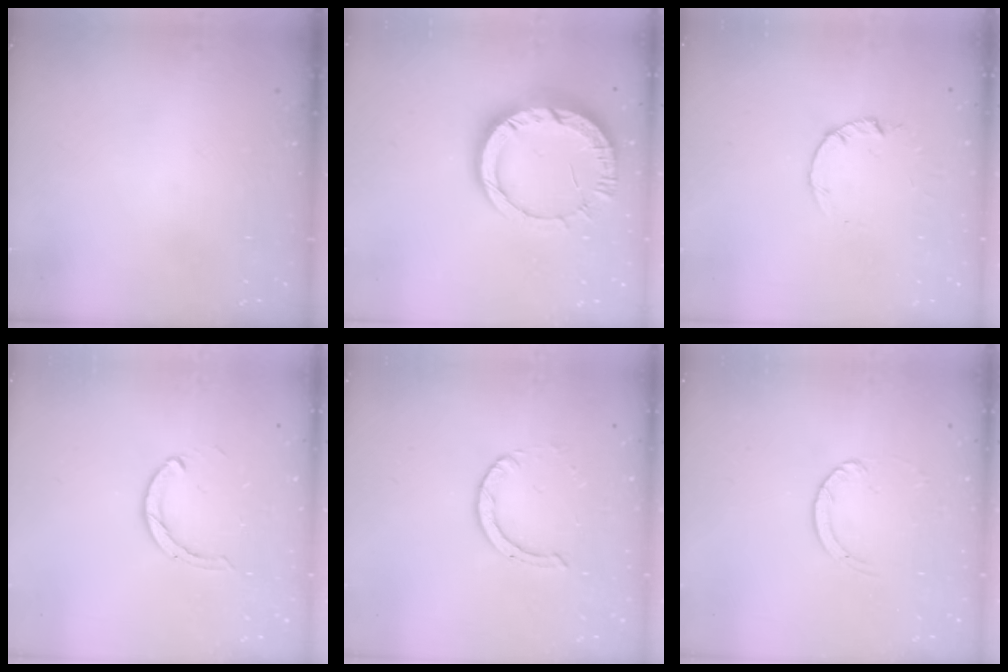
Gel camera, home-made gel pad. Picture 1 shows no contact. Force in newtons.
{"total": 14.0, "press": 13.9, "slide": 1.4}
{"total": 0.9, "press": 0.8, "slide": 0.2}
{"total": 2.2, "press": 2.2, "slide": 0.3}
{"total": 2.2, "press": 2.2, "slide": 0.2}
{"total": 2.4, "press": 2.4, "slide": 0.2}